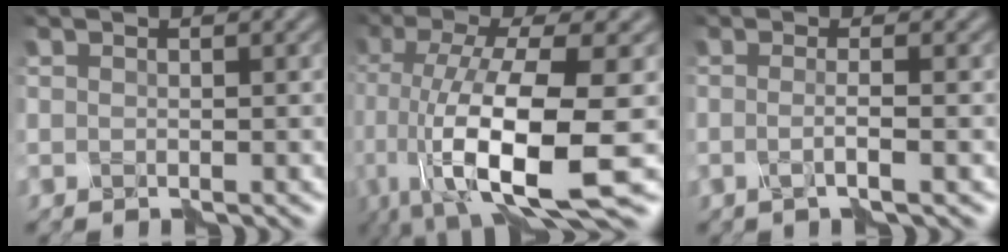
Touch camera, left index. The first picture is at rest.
{"total": 12.4, "force": [-2.9, 3.4, 11.6], "torque": [-0.207, -0.010, -0.047]}
{"total": 2.2, "force": [-0.3, 0.5, 2.1], "torque": [-0.034, -0.003, -0.013]}